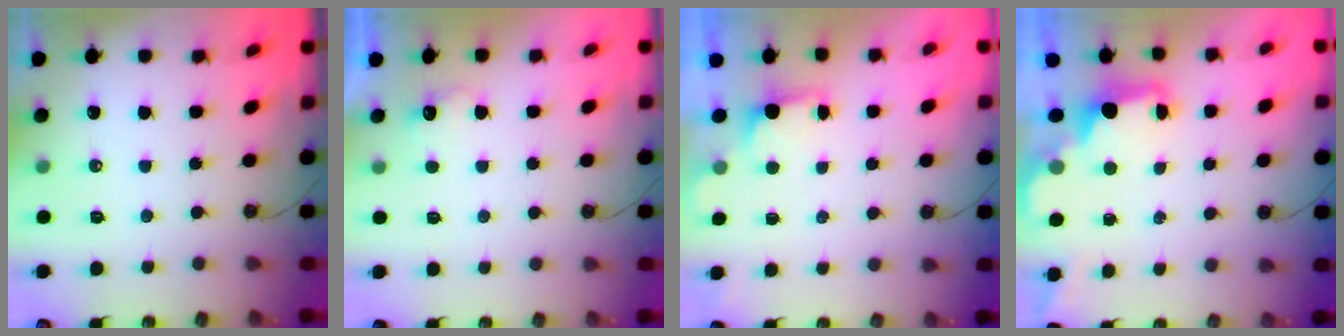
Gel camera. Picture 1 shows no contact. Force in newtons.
{"total": 5.2, "press": 5.1, "slide": 0.8}
{"total": 0.9, "press": 0.5, "slide": 0.8}
{"total": 2.2, "press": 2.1, "slide": 0.7}